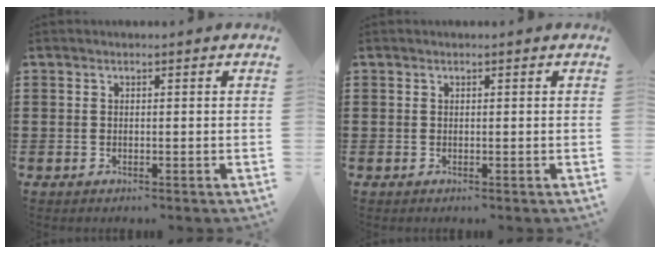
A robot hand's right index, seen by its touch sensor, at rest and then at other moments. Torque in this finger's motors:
{"motor_torque": [1.08, 1.05, -0.01, -0.01]}